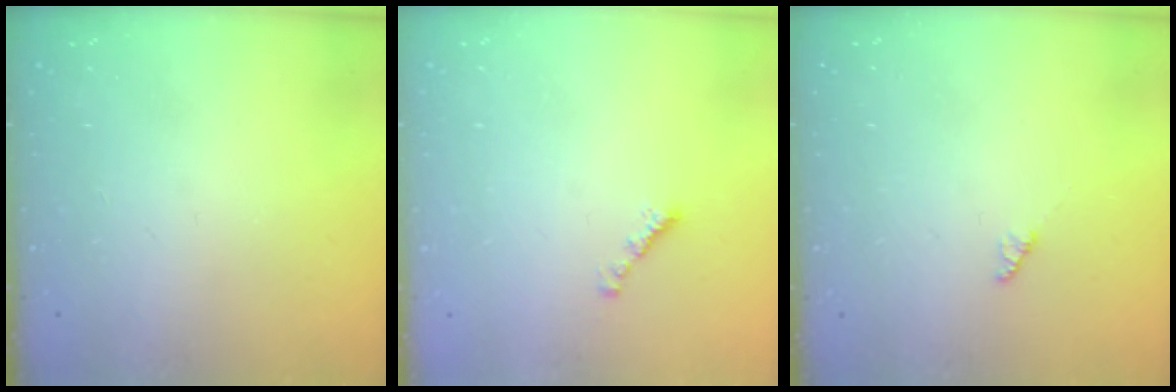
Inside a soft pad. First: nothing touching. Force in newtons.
{"total": 1.8, "press": 1.7, "slide": 0.6}
{"total": 2.2, "press": 2.2, "slide": 0.3}